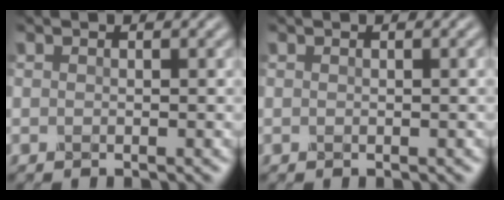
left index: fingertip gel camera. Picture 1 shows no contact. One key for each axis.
{"total": 0.0}